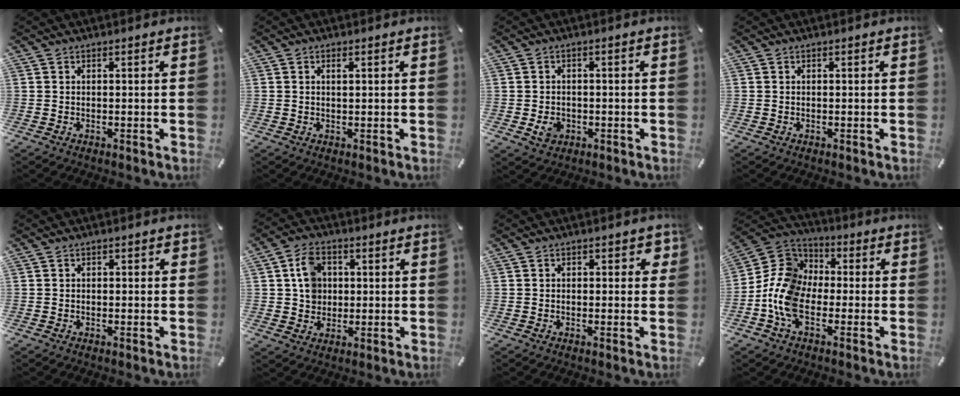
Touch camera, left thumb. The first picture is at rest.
{"total": 1.1, "force": [0.4, 0.4, 0.9], "torque": [-0.019, 0.002, 0.006]}
{"total": 3.8, "force": [-1.0, 3.1, 1.9], "torque": [-0.030, 0.000, -0.019]}
{"total": 0.0}
{"total": 0.9, "force": [-0.4, 0.6, 0.5], "torque": [-0.009, 0.003, -0.009]}
{"total": 7.4, "force": [1.4, 6.5, 3.2], "torque": [-0.060, 0.012, 0.029]}
{"total": 1.9, "force": [-0.2, 1.3, 1.4], "torque": [-0.011, 0.002, -0.009]}
{"total": 11.9, "force": [-5.1, 8.3, 6.9], "torque": [-0.159, 0.029, -0.098]}